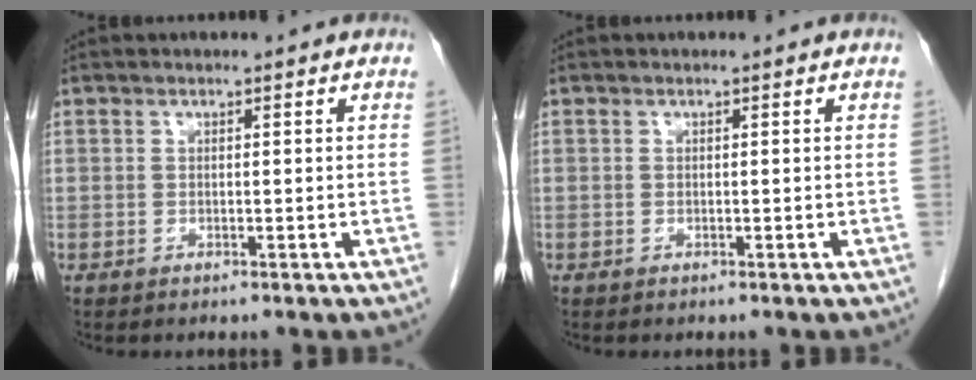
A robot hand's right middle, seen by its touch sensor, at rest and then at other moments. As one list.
[{"total": 0.0}]